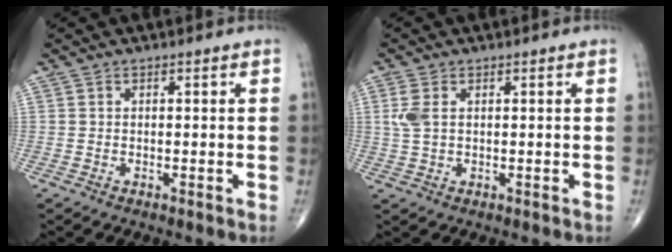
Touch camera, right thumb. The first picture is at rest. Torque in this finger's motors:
{"motor_torque": [0.03, 0.03, 0.37, 0.31, 0.02]}